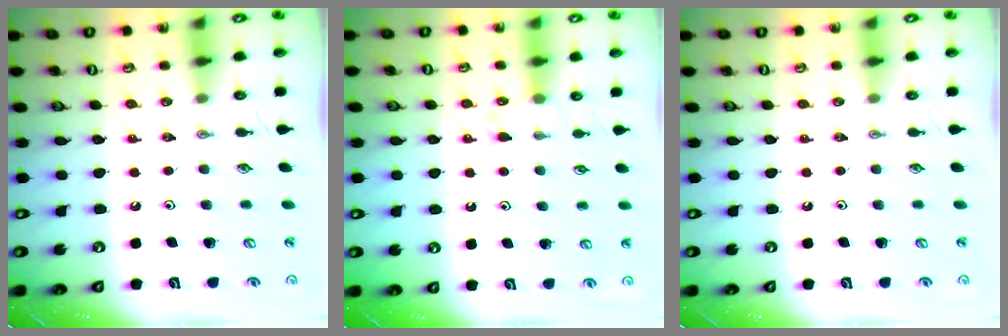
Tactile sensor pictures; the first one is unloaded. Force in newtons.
{"total": 5.8, "press": 5.7, "slide": 0.7}
{"total": 0.0}